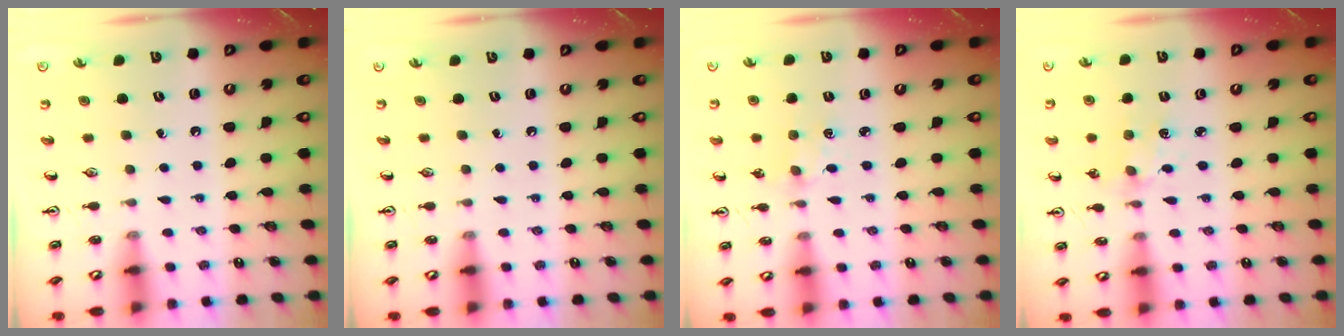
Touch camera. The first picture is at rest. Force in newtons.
{"total": 0.0}
{"total": 1.2, "press": 1.2, "slide": 0.2}
{"total": 2.8, "press": 2.7, "slide": 0.4}